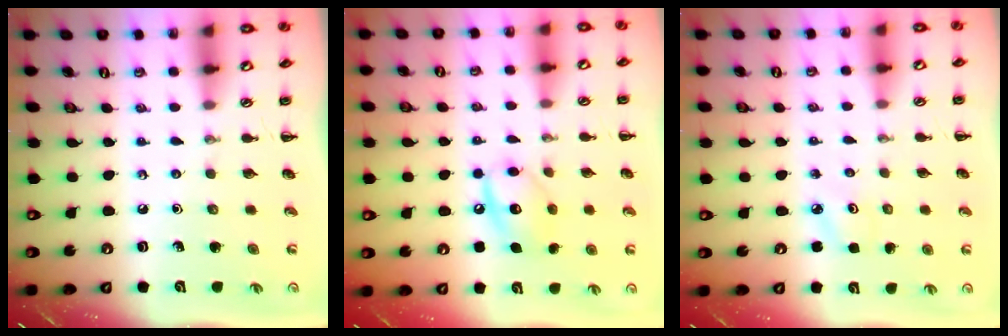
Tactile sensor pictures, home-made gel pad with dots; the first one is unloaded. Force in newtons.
{"total": 11.3, "press": 11.3, "slide": 1.0}
{"total": 2.3, "press": 2.2, "slide": 0.5}